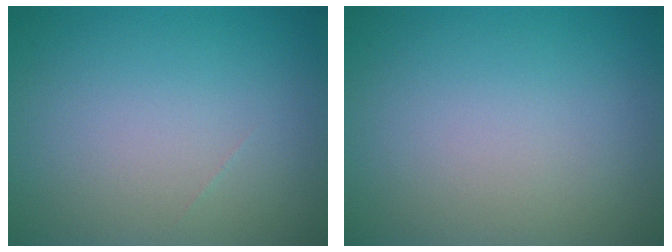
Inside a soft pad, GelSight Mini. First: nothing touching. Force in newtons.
{"total": 0.0}